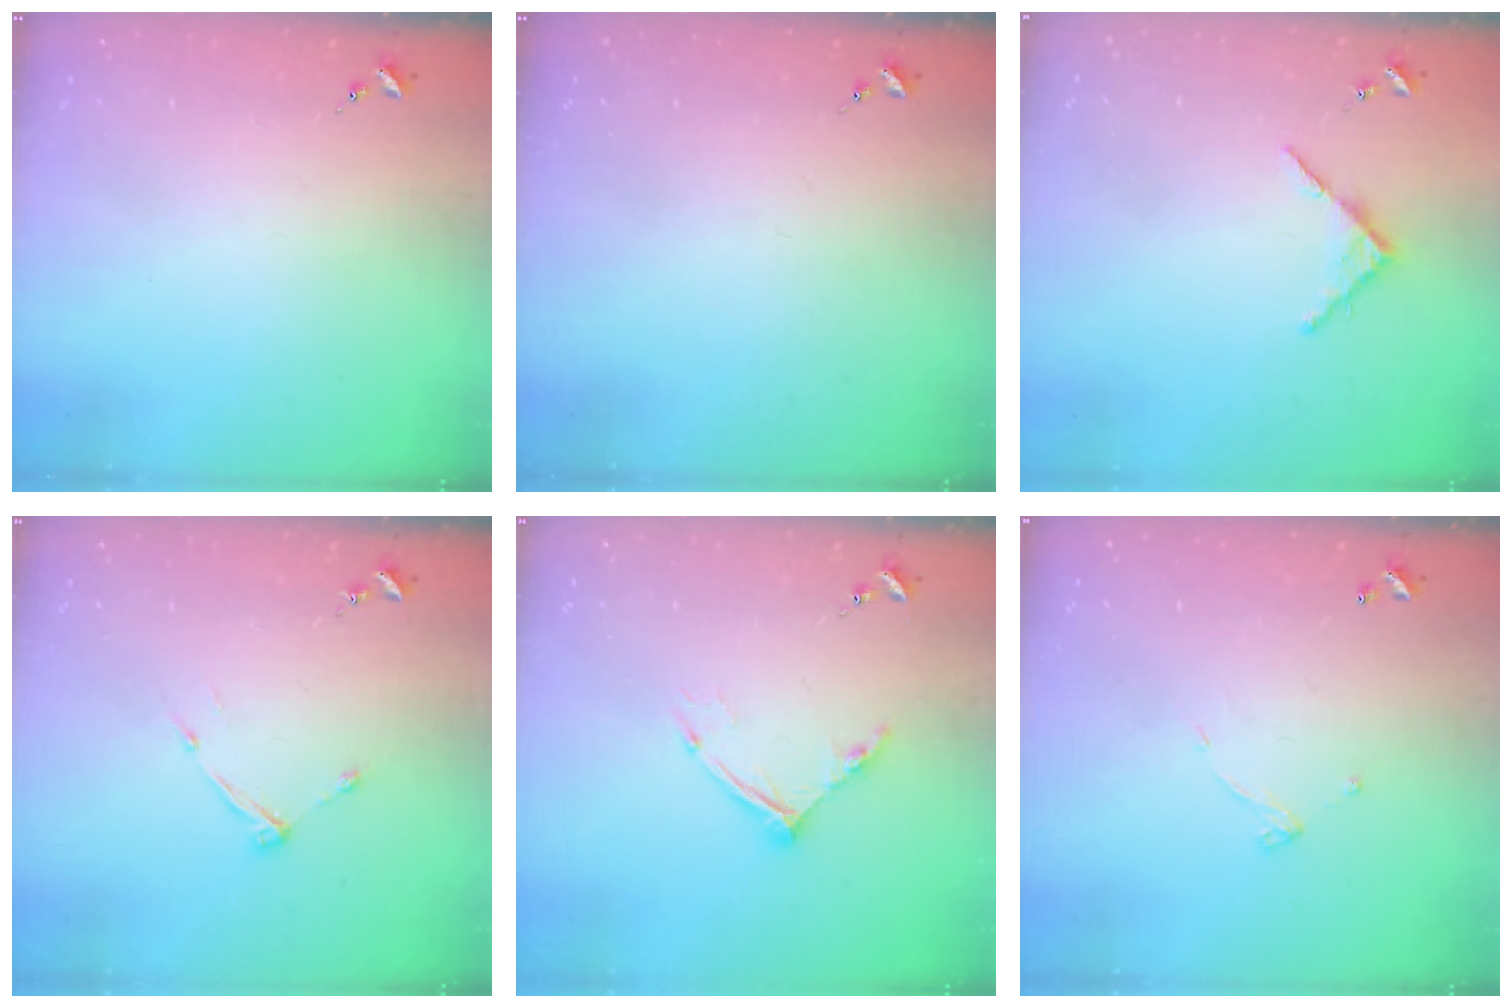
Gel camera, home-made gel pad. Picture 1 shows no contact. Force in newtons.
{"total": 0.0}
{"total": 4.9, "press": 4.9, "slide": 0.5}
{"total": 5.1, "press": 5.1, "slide": 0.6}
{"total": 10.5, "press": 10.5, "slide": 1.0}
{"total": 4.4, "press": 4.4, "slide": 0.2}